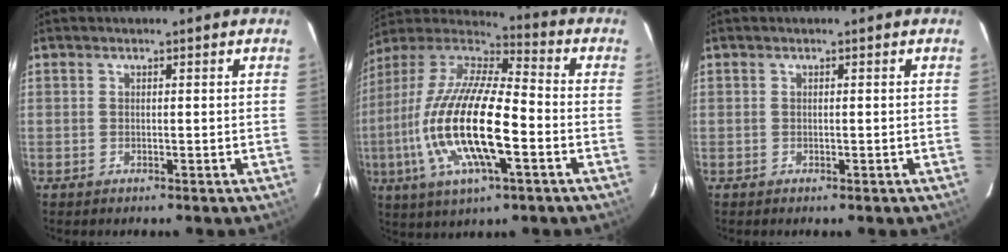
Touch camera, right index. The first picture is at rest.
{"total": 22.4, "force": [-5.6, 6.8, 20.6], "torque": [-0.410, -0.024, -0.110]}
{"total": 0.0}